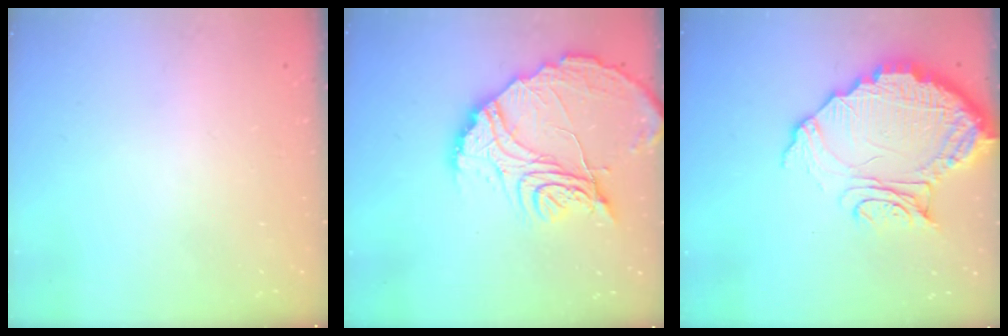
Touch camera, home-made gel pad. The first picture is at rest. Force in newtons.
{"total": 18.4, "press": 18.3, "slide": 1.6}
{"total": 15.3, "press": 15.2, "slide": 1.5}